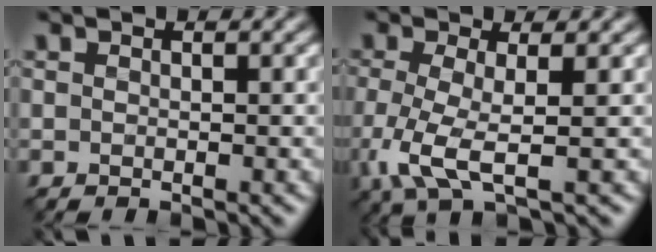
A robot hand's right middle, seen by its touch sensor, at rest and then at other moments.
{"total": 4.5, "force": [-0.9, 1.3, 4.2], "torque": [-0.104, -0.009, -0.019]}